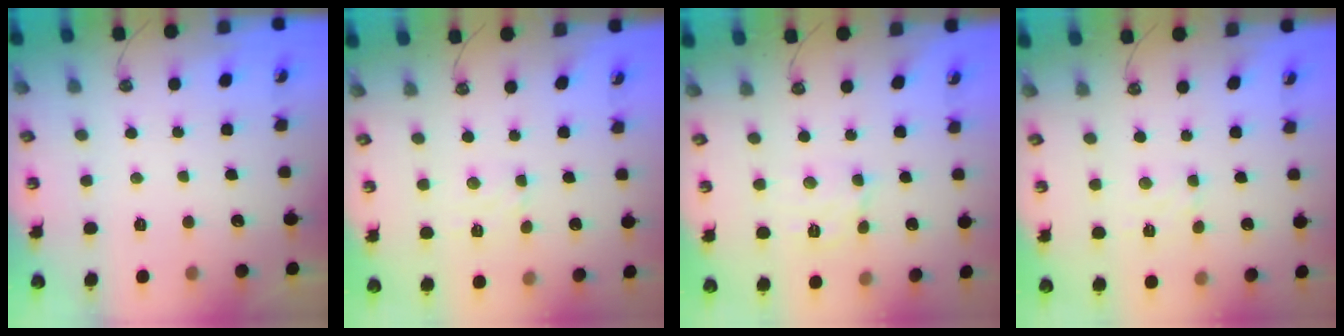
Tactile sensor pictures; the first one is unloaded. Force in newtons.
{"total": 3.0, "press": 3.0, "slide": 0.5}
{"total": 5.6, "press": 5.6, "slide": 0.2}
{"total": 2.4, "press": 2.4, "slide": 0.6}